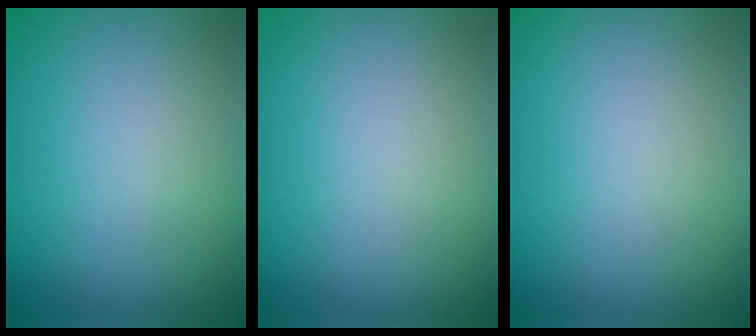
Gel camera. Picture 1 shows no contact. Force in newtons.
{"total": 0.0}
{"total": 0.0}